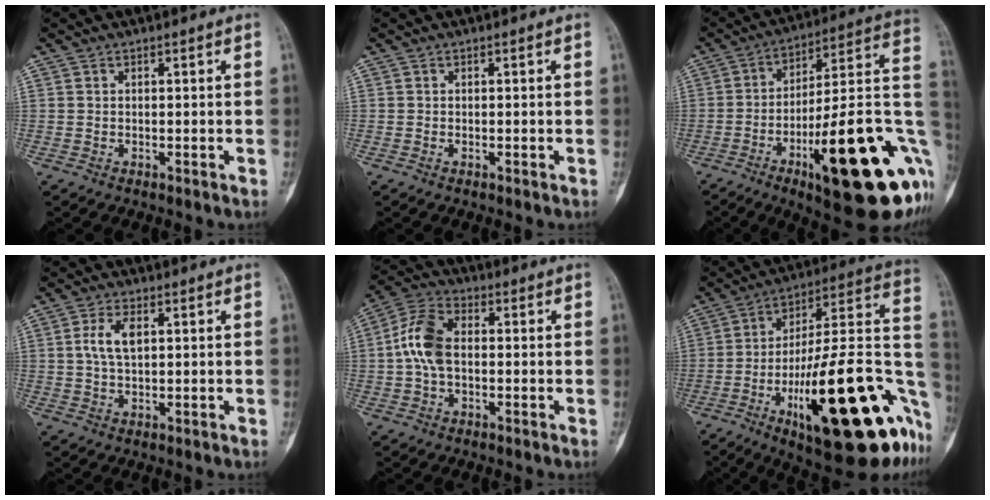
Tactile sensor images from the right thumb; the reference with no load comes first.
{"total": 0.0}
{"total": 30.9, "force": [-9.3, 8.3, 28.3], "torque": [-0.332, 0.023, -0.126]}
{"total": 5.0, "force": [1.1, 2.4, 4.2], "torque": [-0.090, 0.004, 0.021]}
{"total": 9.2, "force": [-0.1, 5.6, 7.3], "torque": [-0.151, 0.025, -0.010]}
{"total": 35.4, "force": [-11.9, 10.4, 31.7], "torque": [-0.395, 0.036, -0.174]}